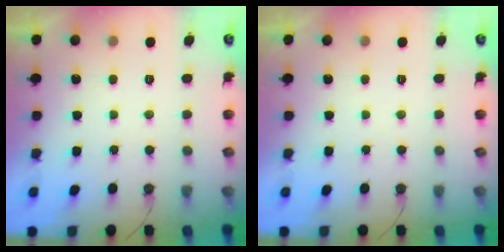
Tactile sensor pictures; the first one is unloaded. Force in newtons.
{"total": 0.0}